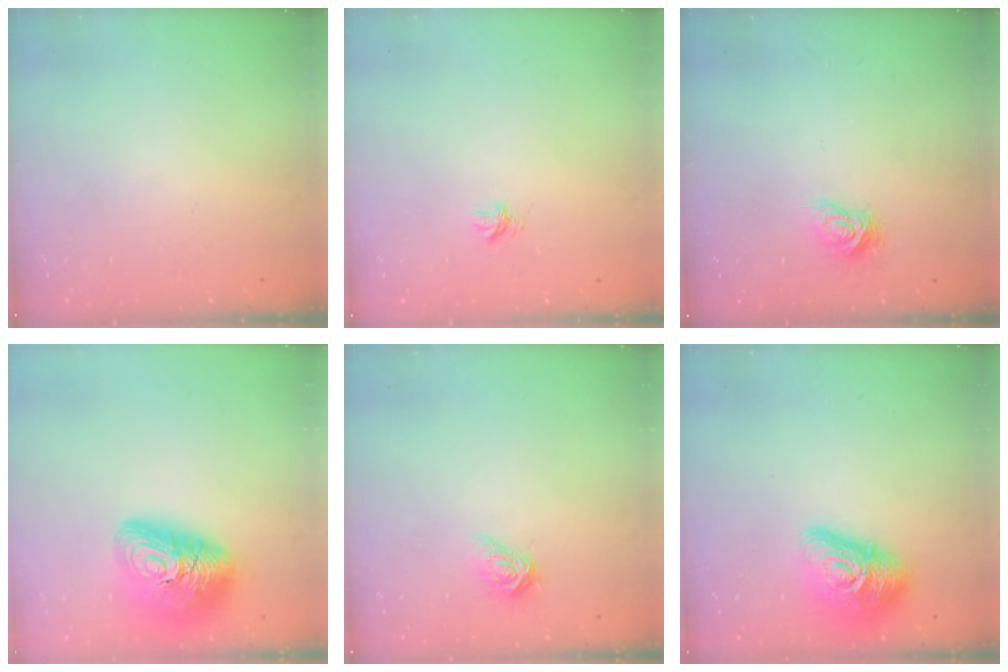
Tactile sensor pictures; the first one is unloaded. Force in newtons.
{"total": 4.3, "press": 4.3, "slide": 0.4}
{"total": 6.2, "press": 6.2, "slide": 0.6}
{"total": 17.8, "press": 17.7, "slide": 1.3}
{"total": 5.7, "press": 5.6, "slide": 0.5}
{"total": 16.1, "press": 16.0, "slide": 1.0}